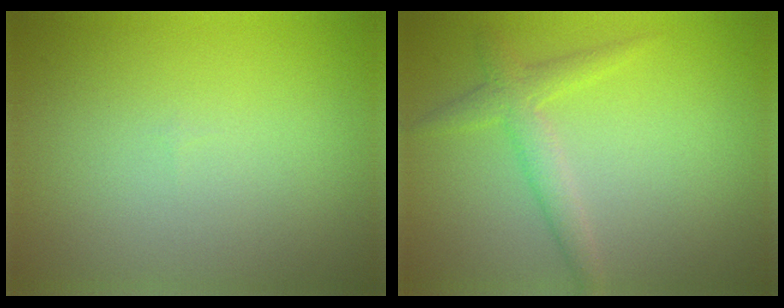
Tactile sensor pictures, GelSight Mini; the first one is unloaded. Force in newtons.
{"total": 2.4, "press": 2.4, "slide": 0.1}